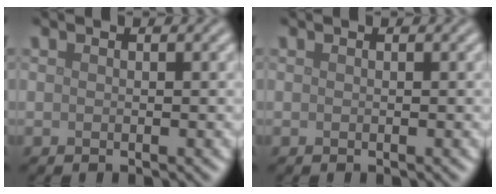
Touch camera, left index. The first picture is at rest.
{"total": 0.0}